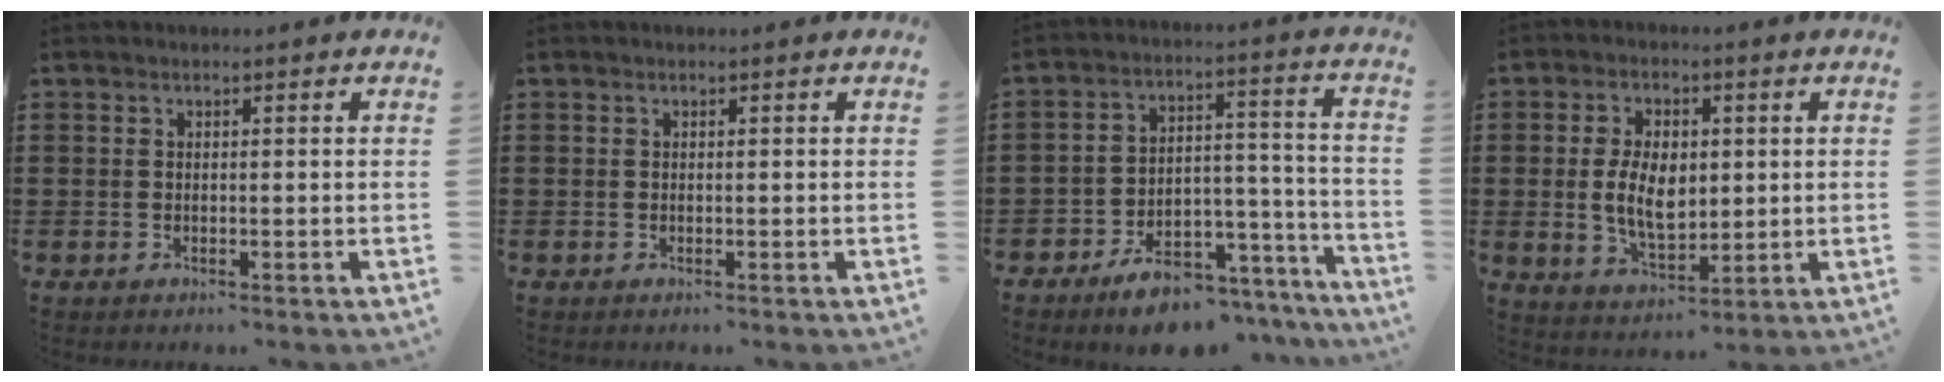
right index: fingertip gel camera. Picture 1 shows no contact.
{"total": 0.0}
{"total": 8.0, "force": [-6.3, 3.9, 3.1], "torque": [-0.043, 0.033, -0.112]}
{"total": 7.9, "force": [0.4, 4.7, 6.3], "torque": [-0.128, 0.008, 0.003]}